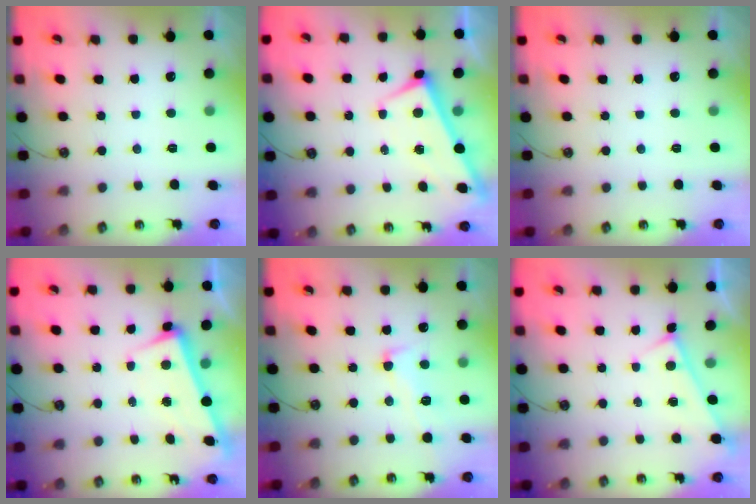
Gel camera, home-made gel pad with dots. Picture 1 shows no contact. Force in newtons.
{"total": 1.2, "press": 1.2, "slide": 0.1}
{"total": 0.0}
{"total": 3.3, "press": 3.2, "slide": 1.1}
{"total": 4.4, "press": 4.2, "slide": 1.2}
{"total": 2.8, "press": 2.8, "slide": 0.1}